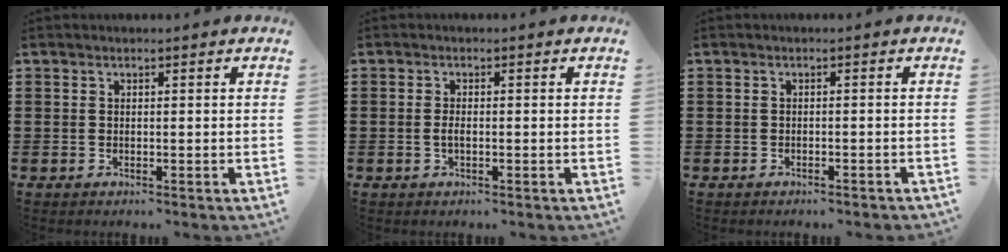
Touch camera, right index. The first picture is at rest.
{"total": 1.4, "force": [-0.3, 0.4, 1.3], "torque": [-0.026, -0.001, -0.004]}
{"total": 0.9, "force": [-0.9, 0.1, 0.2], "torque": [-0.007, -0.003, -0.017]}